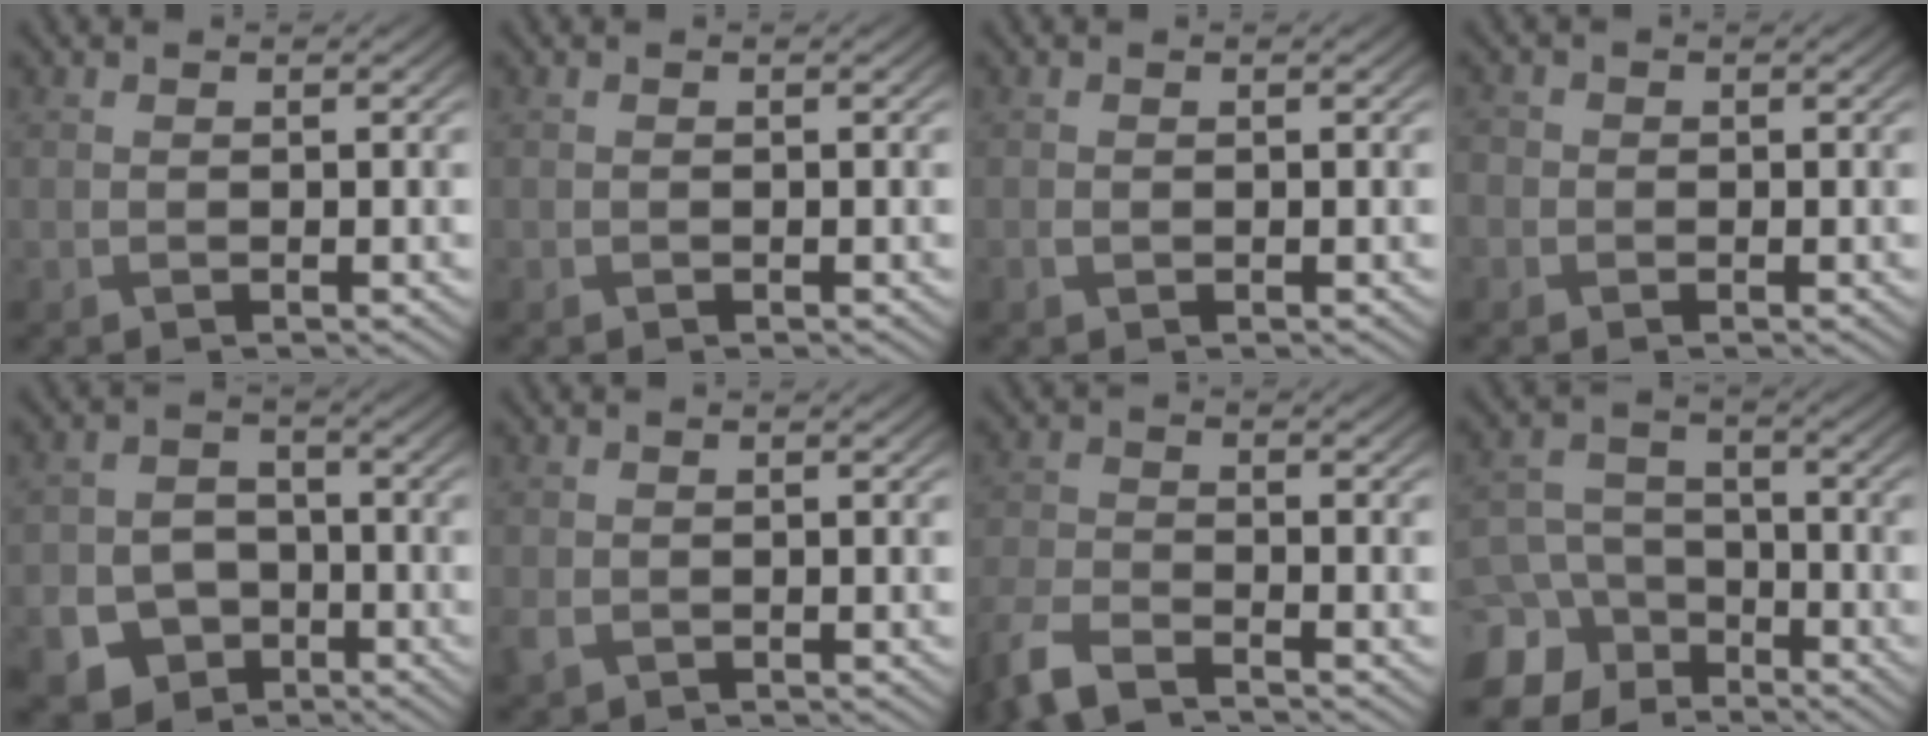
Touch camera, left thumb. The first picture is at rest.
{"total": 0.0}
{"total": 0.6, "force": [-0.2, 0.5, 0.4], "torque": [-0.009, -0.003, -0.004]}
{"total": 1.7, "force": [-0.5, 1.6, 0.3], "torque": [-0.004, 0.001, -0.015]}
{"total": 7.7, "force": [-3.9, 6.0, 3.0], "torque": [-0.060, -0.016, -0.080]}
{"total": 1.7, "force": [-0.7, 1.4, 0.8], "torque": [-0.023, -0.011, -0.017]}
{"total": 5.4, "force": [-4.5, 1.5, 2.5], "torque": [-0.058, -0.011, -0.101]}
{"total": 12.1, "force": [-7.7, 8.7, 3.5], "torque": [-0.114, -0.047, -0.135]}